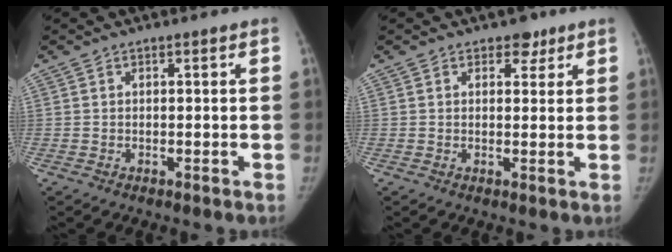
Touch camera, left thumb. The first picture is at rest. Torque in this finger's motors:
{"motor_torque": [0.45, -0.29, 0.04, -0.23, 0.02]}